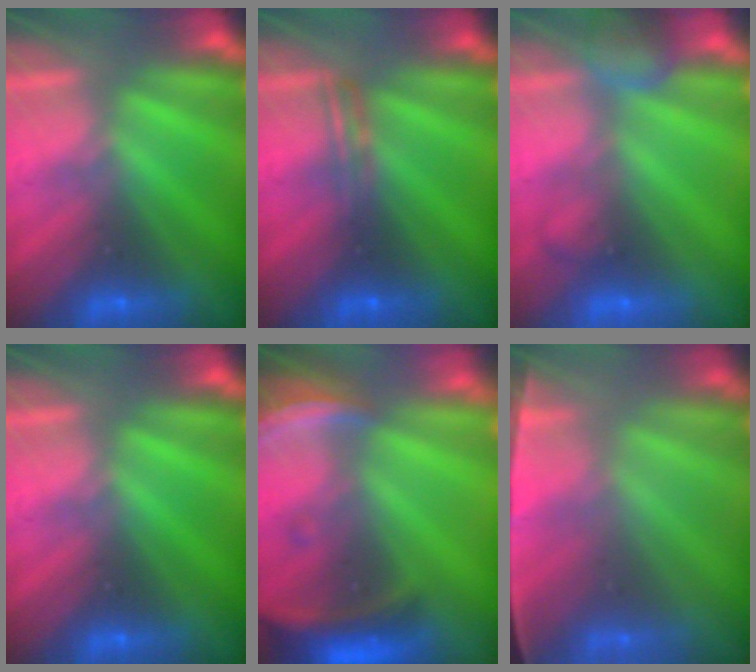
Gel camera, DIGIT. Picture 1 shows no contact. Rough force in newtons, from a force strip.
{"total": 2.4}
{"total": 2.6}
{"total": 0.0}
{"total": 7.0}
{"total": 1.6}